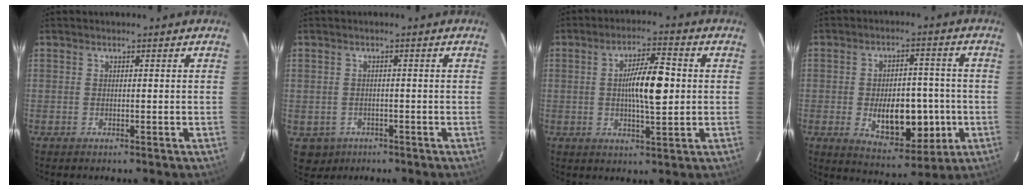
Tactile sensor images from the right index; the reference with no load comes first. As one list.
[{"total": 4.3, "force": [-1.8, 3.9, 0.4], "torque": [-0.009, 0.006, -0.021]}, {"total": 8.7, "force": [0.4, 1.8, 8.5], "torque": [-0.148, 0.010, 0.006]}, {"total": 11.6, "force": [-2.3, 6.1, 9.6], "torque": [-0.144, 0.006, -0.024]}]